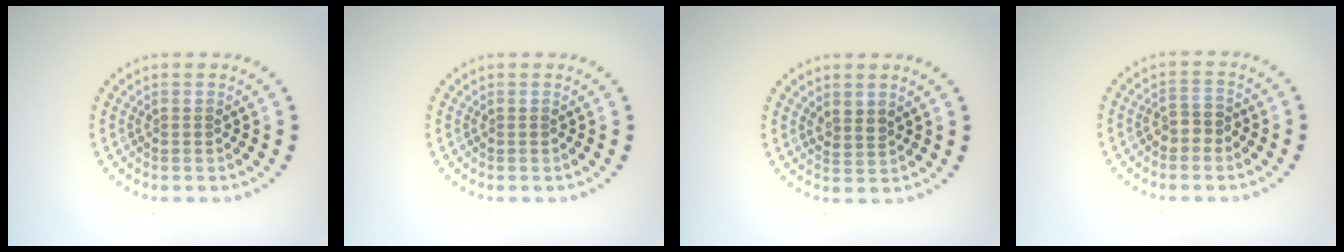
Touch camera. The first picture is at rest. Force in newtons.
{"total": 0.0}
{"total": 1.5, "press": 1.3, "slide": 0.8}
{"total": 1.7, "press": 1.6, "slide": 0.6}